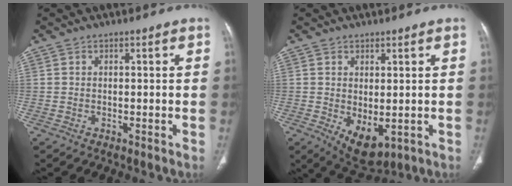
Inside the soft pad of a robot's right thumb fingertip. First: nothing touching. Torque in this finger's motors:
{"motor_torque": [-0.48, 0.29, 0.43, 0.48, 0.24]}